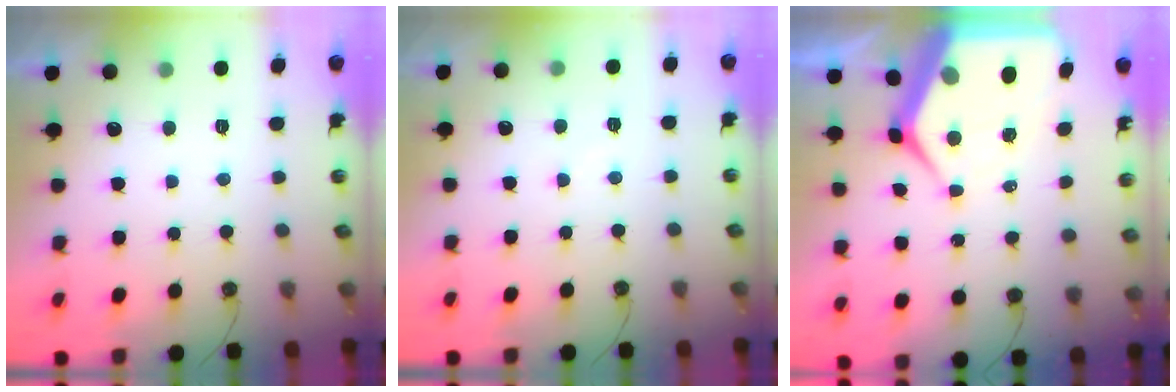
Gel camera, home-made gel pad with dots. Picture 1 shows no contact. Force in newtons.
{"total": 2.9, "press": 2.9, "slide": 0.5}
{"total": 13.8, "press": 13.8, "slide": 1.2}